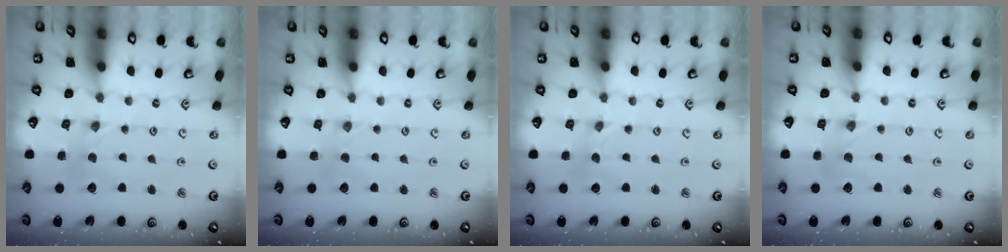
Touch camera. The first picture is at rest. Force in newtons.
{"total": 1.8, "press": 1.7, "slide": 0.4}
{"total": 0.0}
{"total": 0.8, "press": 0.8, "slide": 0.0}